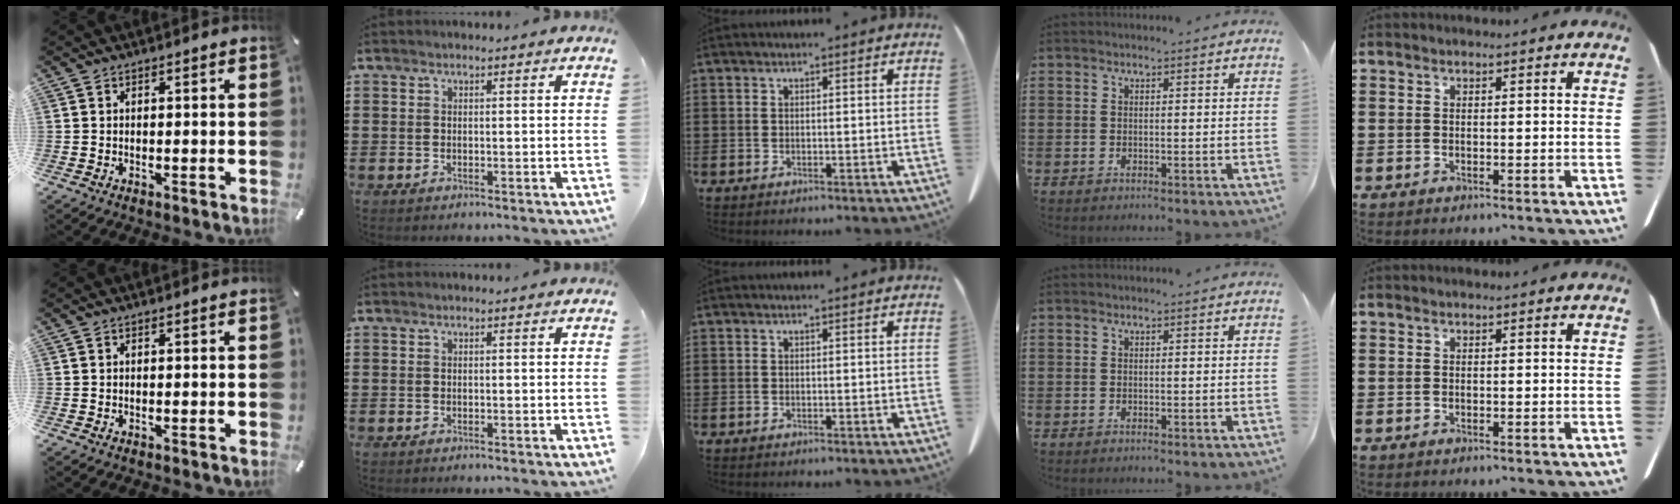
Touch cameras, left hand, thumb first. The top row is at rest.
{}